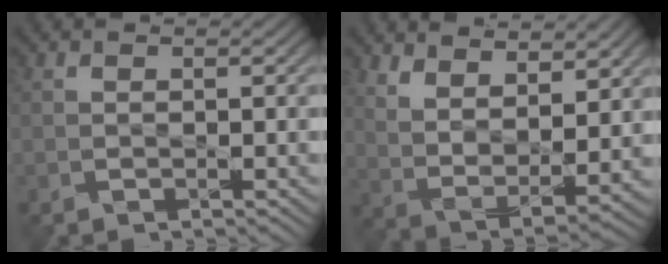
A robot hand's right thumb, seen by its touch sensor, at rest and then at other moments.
{"total": 9.1, "force": [6.5, 3.3, 5.5], "torque": [-0.126, -0.014, 0.121]}